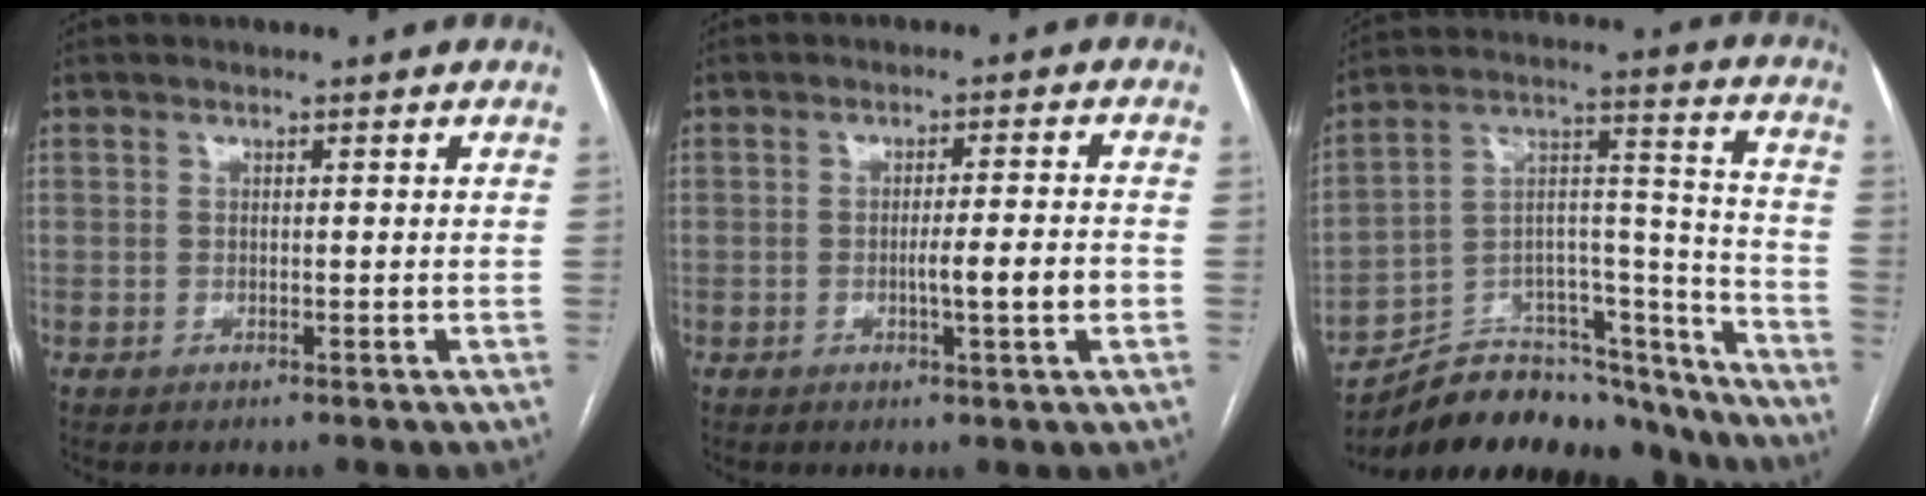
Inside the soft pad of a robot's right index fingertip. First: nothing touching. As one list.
[{"total": 5.0, "force": [-1.3, -0.2, 4.8], "torque": [-0.075, -0.002, -0.018]}, {"total": 25.4, "force": [-22.7, 8.1, 8.1], "torque": [-0.113, 0.041, -0.342]}]